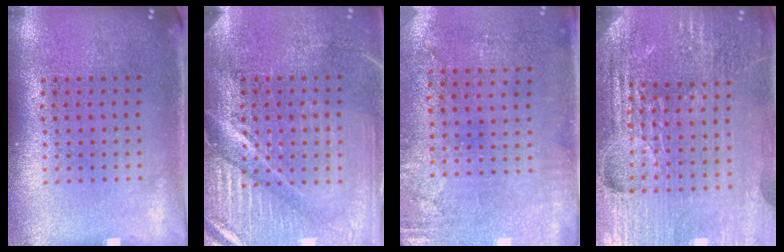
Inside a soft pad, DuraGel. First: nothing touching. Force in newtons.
{"total": 4.1, "press": 3.7, "slide": 1.7}
{"total": 2.9, "press": 2.4, "slide": 1.7}
{"total": 5.6, "press": 5.1, "slide": 2.4}